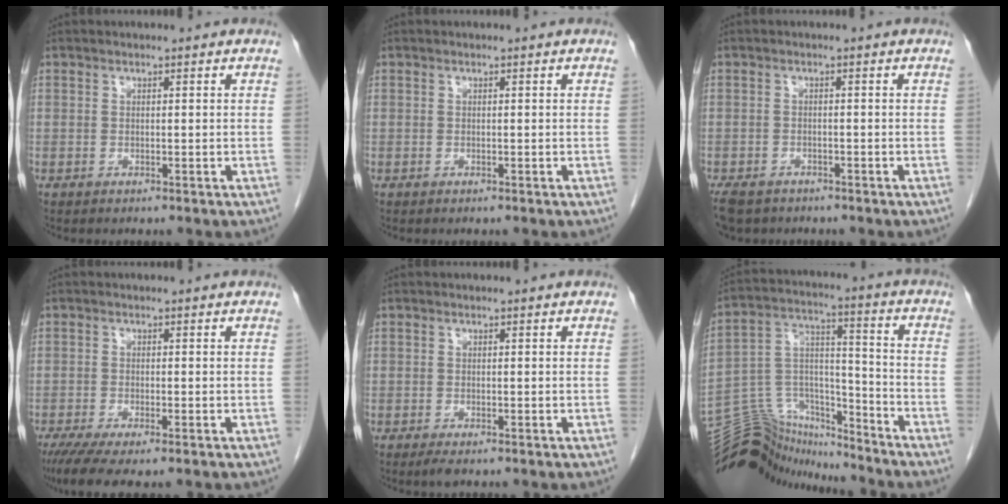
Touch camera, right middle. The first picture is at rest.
{"total": 0.0}
{"total": 5.8, "force": [-4.4, 3.1, 2.0], "torque": [-0.034, -0.004, -0.070]}
{"total": 6.4, "force": [-4.6, 1.1, 4.2], "torque": [-0.065, -0.015, -0.076]}
{"total": 1.5, "force": [-1.0, 0.5, 1.0], "torque": [-0.020, -0.004, -0.014]}
{"total": 16.1, "force": [-15.6, 3.6, 1.3], "torque": [-0.025, 0.062, -0.267]}